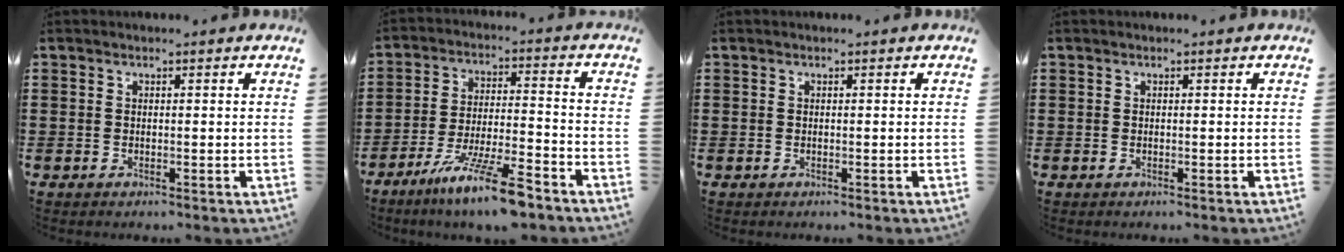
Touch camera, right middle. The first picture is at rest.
{"total": 11.0, "force": [-8.1, 1.2, 7.3], "torque": [-0.140, 0.007, -0.154]}
{"total": 0.0}
{"total": 0.0}